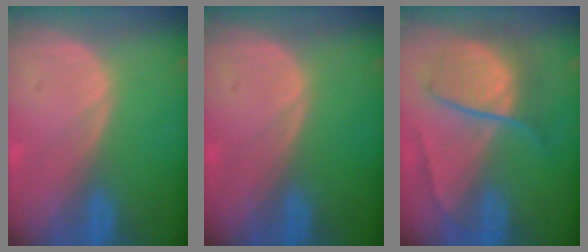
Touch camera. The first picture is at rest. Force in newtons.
{"total": 0.0}
{"total": 7.2, "press": 7.2, "slide": 0.2}